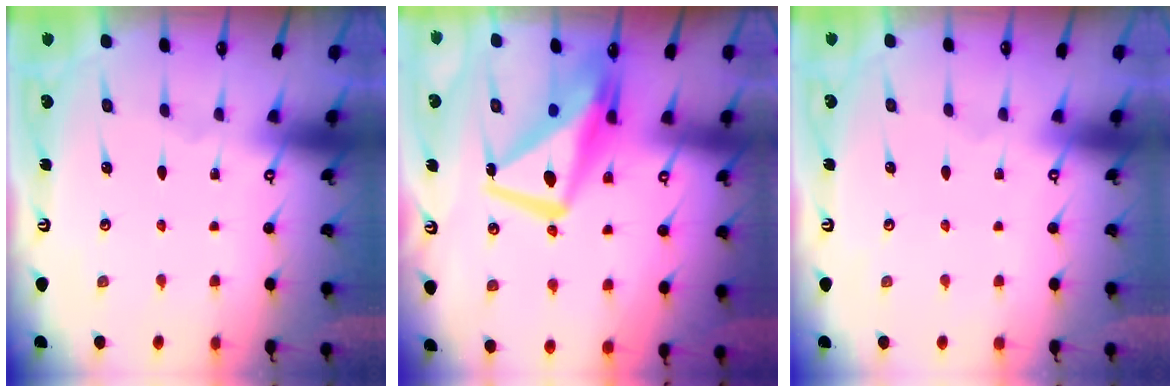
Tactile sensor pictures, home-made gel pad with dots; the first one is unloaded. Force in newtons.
{"total": 12.7, "press": 12.6, "slide": 1.6}
{"total": 3.8, "press": 3.8, "slide": 0.1}